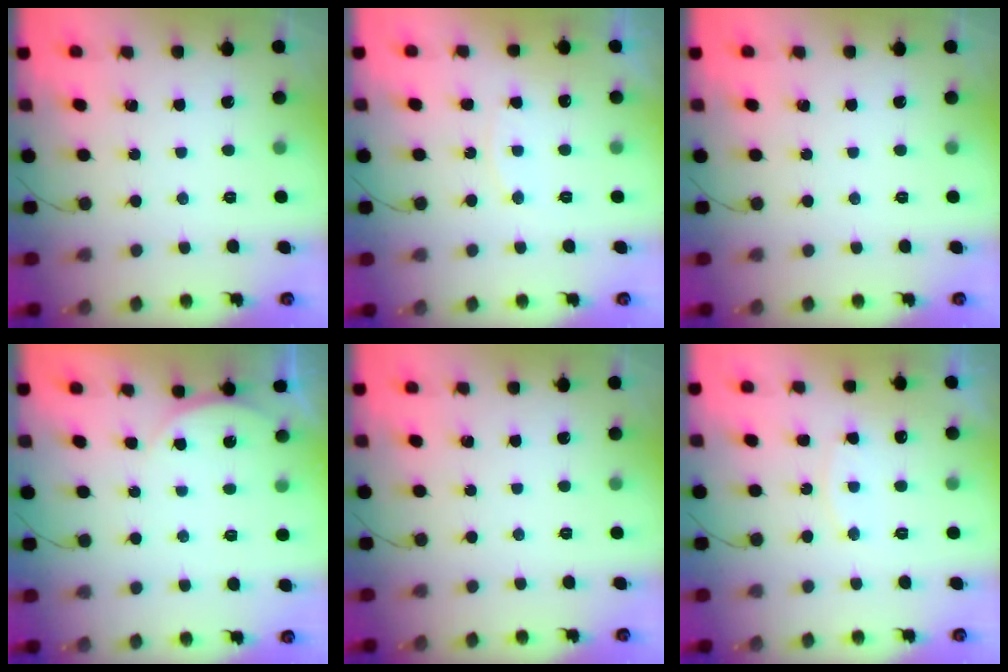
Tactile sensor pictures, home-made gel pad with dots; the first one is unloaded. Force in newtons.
{"total": 4.4, "press": 4.4, "slide": 0.5}
{"total": 0.0}
{"total": 2.7, "press": 2.3, "slide": 1.4}
{"total": 0.0}
{"total": 6.0, "press": 6.0, "slide": 0.4}